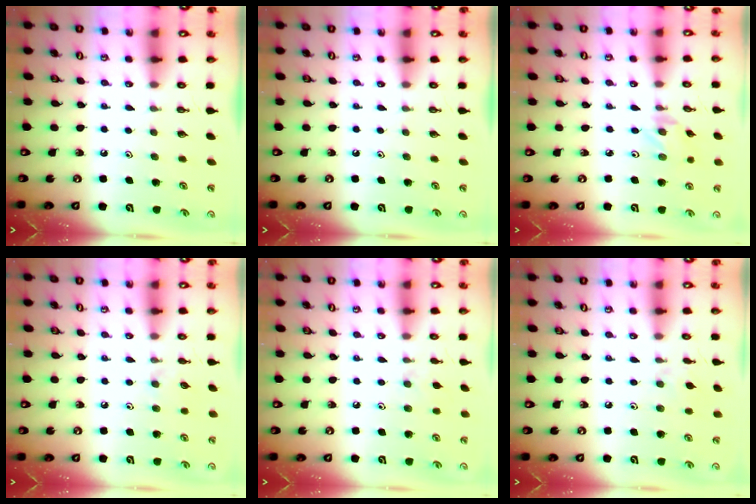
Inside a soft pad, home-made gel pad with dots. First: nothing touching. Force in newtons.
{"total": 0.0}
{"total": 1.1, "press": 1.0, "slide": 0.4}
{"total": 2.6, "press": 2.5, "slide": 0.4}
{"total": 4.3, "press": 4.3, "slide": 0.7}
{"total": 2.1, "press": 2.1, "slide": 0.5}